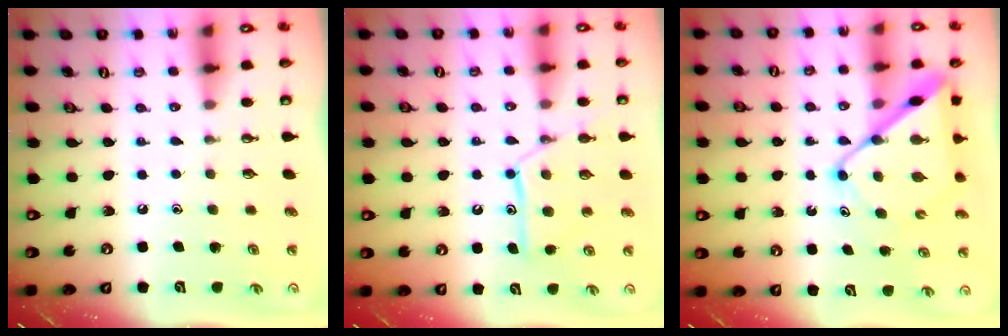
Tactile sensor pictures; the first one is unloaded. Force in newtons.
{"total": 12.5, "press": 12.5, "slide": 1.0}
{"total": 12.7, "press": 12.6, "slide": 1.2}